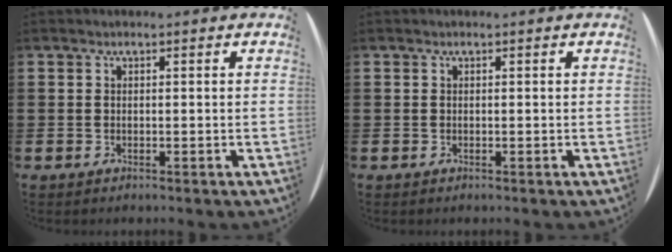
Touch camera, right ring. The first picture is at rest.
{"total": 0.0}